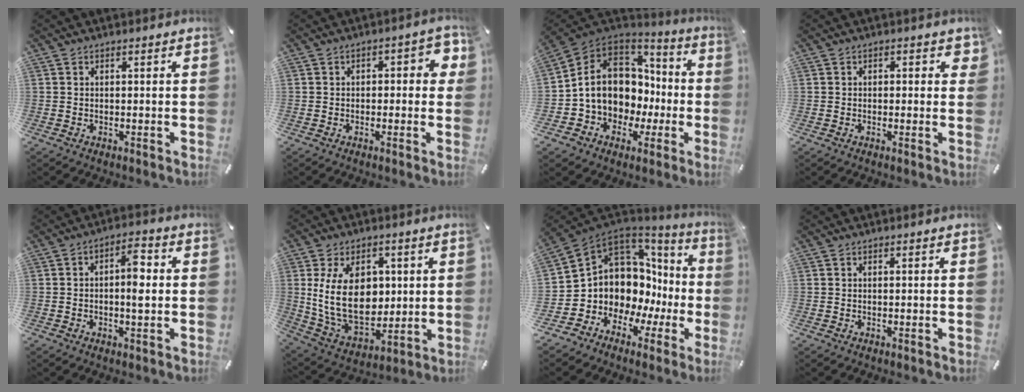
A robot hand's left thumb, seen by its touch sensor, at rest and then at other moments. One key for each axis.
{"total": 4.6, "fx": -0.5, "fy": 2.7, "fz": 3.6, "tx": -0.043, "ty": 0.009, "tz": -0.016}
{"total": 12.1, "fx": 0.0, "fy": 10.7, "fz": 5.6, "tx": -0.129, "ty": -0.018, "tz": 0.004}
{"total": 2.0, "fx": -0.1, "fy": 1.4, "fz": 1.4, "tx": -0.010, "ty": 0.002, "tz": -0.006}
{"total": 6.3, "fx": 0.0, "fy": 2.7, "fz": 5.7, "tx": -0.089, "ty": 0.011, "tz": -0.004}
{"total": 17.7, "fx": 2.6, "fy": 12.2, "fz": 12.5, "tx": -0.254, "ty": -0.007, "tz": 0.047}
{"total": 11.7, "fx": 1.8, "fy": 10.4, "fz": 5.2, "tx": -0.089, "ty": -0.062, "tz": 0.046}
{"total": 0.0}